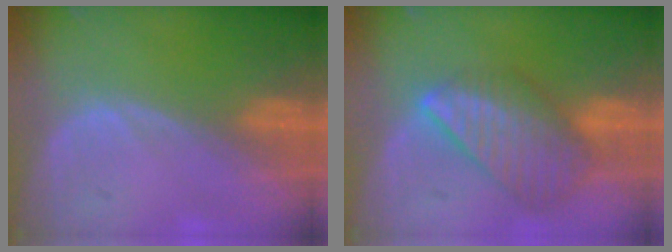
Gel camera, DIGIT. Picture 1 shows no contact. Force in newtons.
{"total": 8.7, "press": 7.6, "slide": 4.4}